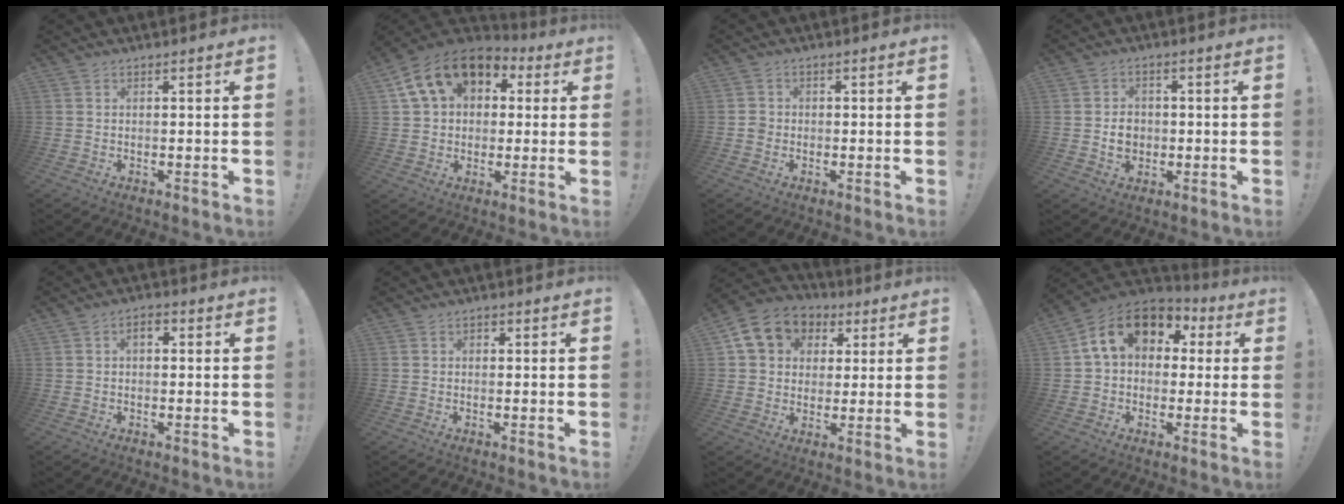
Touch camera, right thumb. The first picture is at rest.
{"total": 16.1, "force": [6.7, 11.3, 9.2], "torque": [-0.150, -0.011, 0.127]}
{"total": 2.3, "force": [-0.9, 2.0, 0.8], "torque": [-0.007, 0.006, -0.017]}
{"total": 5.6, "force": [-0.6, 4.8, 2.8], "torque": [-0.032, 0.004, -0.012]}
{"total": 2.6, "force": [-0.1, 1.6, 2.0], "torque": [-0.035, 0.008, -0.004]}
{"total": 1.1, "force": [-0.6, 0.8, 0.5], "torque": [-0.013, 0.006, -0.009]}
{"total": 12.6, "force": [4.8, 10.4, 5.4], "torque": [-0.080, -0.012, 0.097]}
{"total": 15.6, "force": [4.9, 10.9, 10.0], "torque": [-0.161, 0.007, 0.093]}